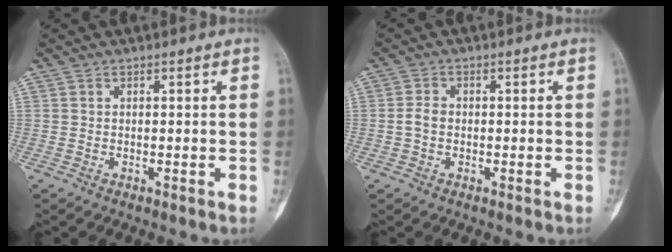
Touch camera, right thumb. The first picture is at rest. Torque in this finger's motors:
{"motor_torque": [0.57, 0.61, 0.30, -0.21, 0.00]}